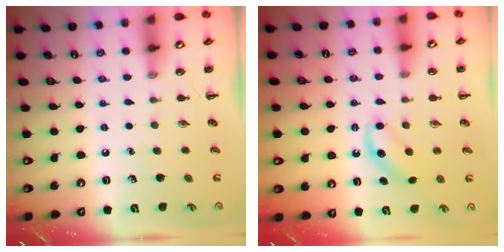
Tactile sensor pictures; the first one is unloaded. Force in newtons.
{"total": 5.6, "press": 5.4, "slide": 1.5}